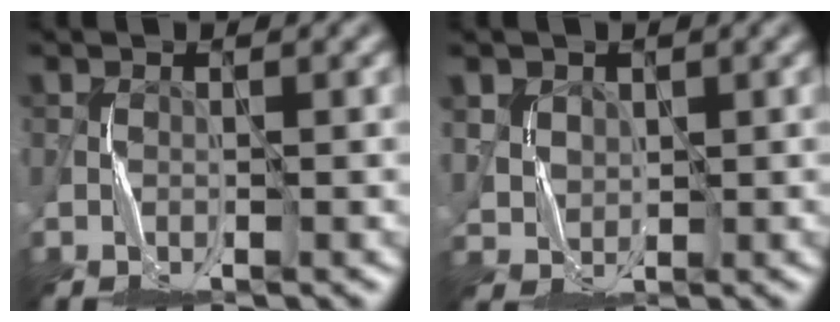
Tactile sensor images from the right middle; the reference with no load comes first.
{"total": 4.9, "force": [2.5, 3.6, 2.2], "torque": [-0.079, 0.008, 0.062]}